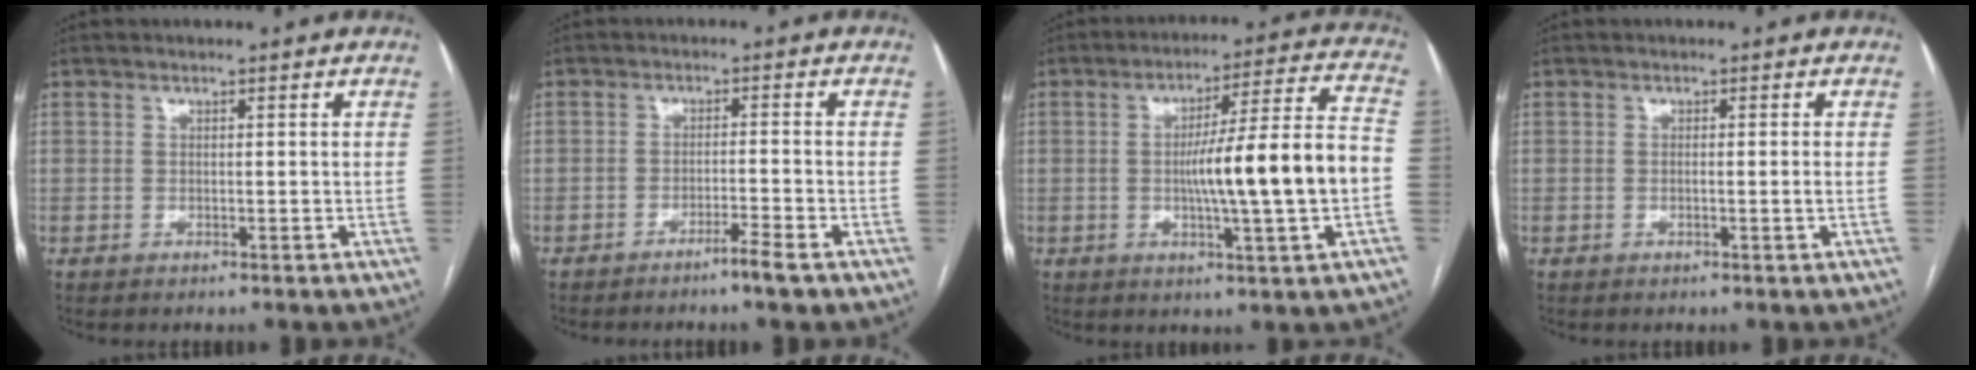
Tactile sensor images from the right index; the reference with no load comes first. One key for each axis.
{"total": 3.3, "fx": -2.5, "fy": -0.5, "fz": 2.2, "tx": -0.037, "ty": -0.005, "tz": -0.046}
{"total": 15.1, "fx": -2.1, "fy": 0.0, "fz": 15.0, "tx": -0.233, "ty": 0.012, "tz": -0.034}
{"total": 1.3, "fx": -0.3, "fy": -0.4, "fz": 1.2, "tx": -0.020, "ty": -0.002, "tz": -0.006}